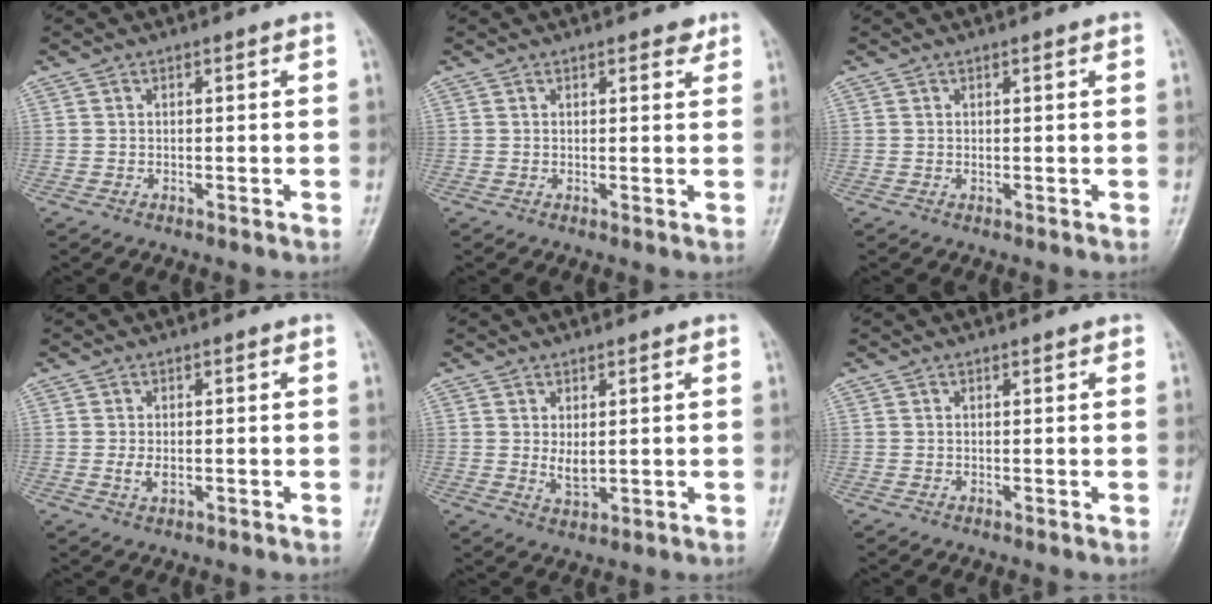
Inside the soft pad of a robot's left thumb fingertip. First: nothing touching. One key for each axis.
{"total": 2.0, "fx": 1.4, "fy": 0.9, "fz": 1.1, "tx": -0.004, "ty": -0.006, "tz": 0.014}
{"total": 0.7, "fx": 0.4, "fy": 0.3, "fz": 0.5, "tx": -0.008, "ty": -0.001, "tz": 0.005}
{"total": 2.2, "fx": -0.1, "fy": 1.3, "fz": 1.8, "tx": -0.035, "ty": -0.005, "tz": -0.001}
{"total": 3.7, "fx": 1.1, "fy": 1.8, "fz": 3.0, "tx": -0.047, "ty": -0.016, "tz": 0.024}
{"total": 0.8, "fx": 0.6, "fy": 0.3, "fz": 0.4, "tx": -0.006, "ty": -0.002, "tz": 0.006}